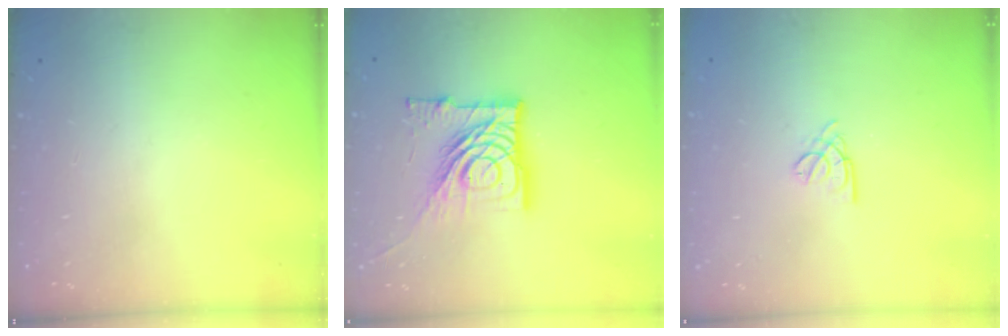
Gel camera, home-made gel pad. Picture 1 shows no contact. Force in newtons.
{"total": 18.2, "press": 18.1, "slide": 2.1}
{"total": 2.2, "press": 2.1, "slide": 0.5}